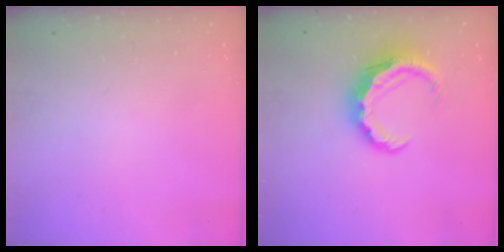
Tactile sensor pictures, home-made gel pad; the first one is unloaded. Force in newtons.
{"total": 8.5, "press": 8.4, "slide": 1.0}